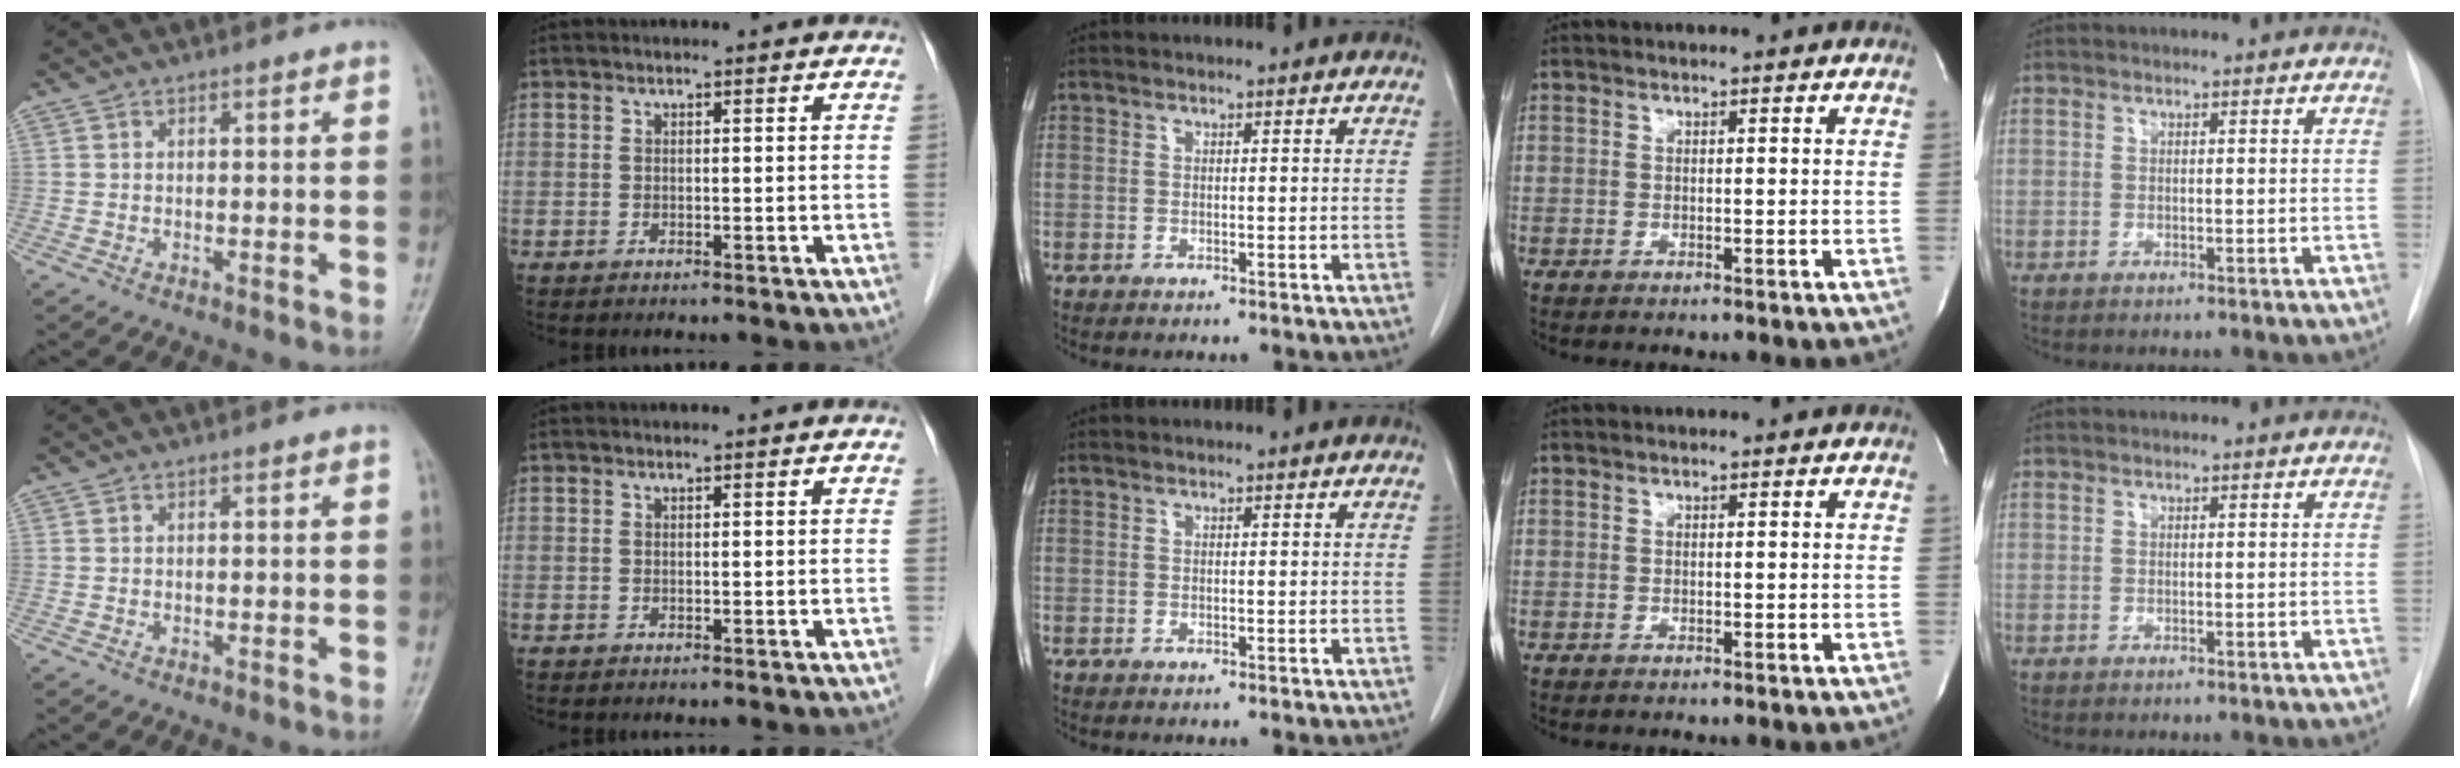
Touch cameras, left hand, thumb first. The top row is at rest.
{}